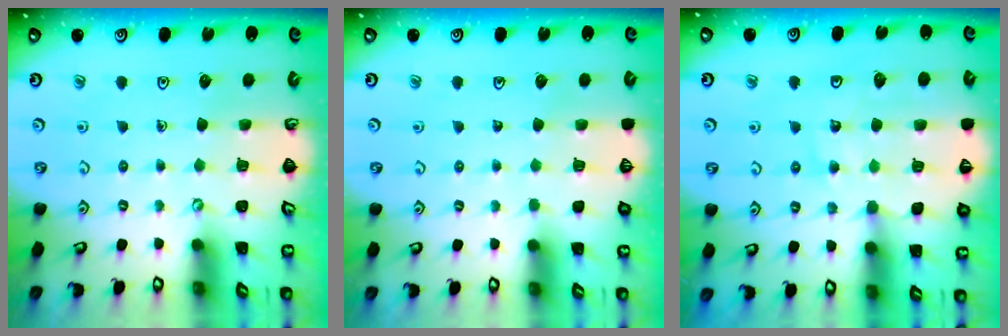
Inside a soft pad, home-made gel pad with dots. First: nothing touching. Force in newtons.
{"total": 0.0}
{"total": 12.3, "press": 11.8, "slide": 3.6}